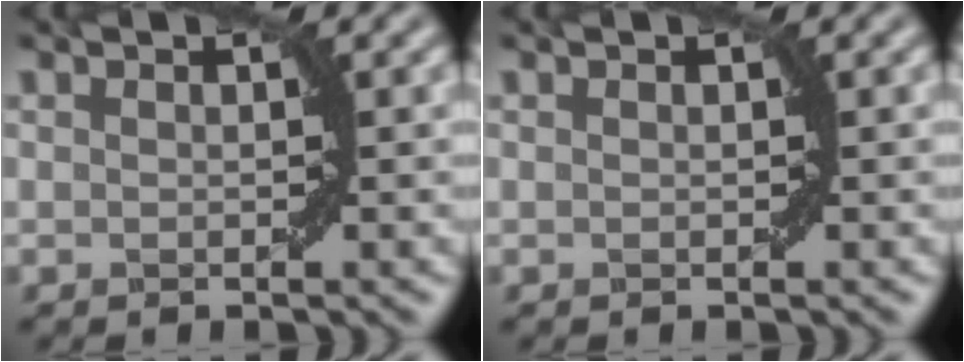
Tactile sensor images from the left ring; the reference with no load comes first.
{"total": 0.0}